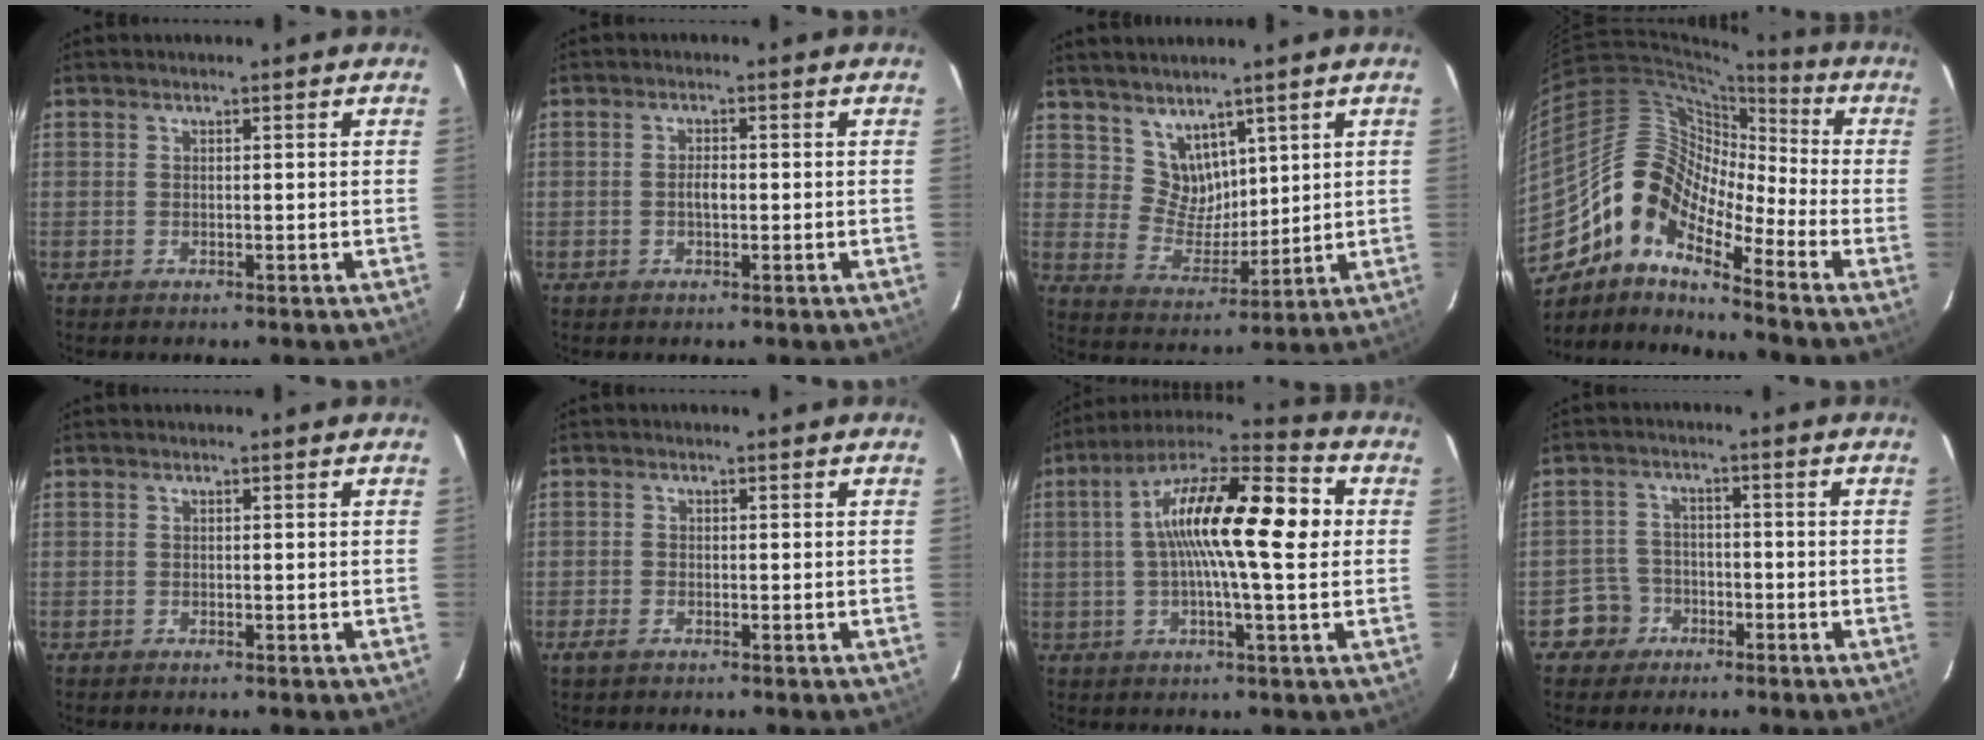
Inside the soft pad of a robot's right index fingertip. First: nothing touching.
{"total": 1.9, "force": [-0.3, 0.8, 1.7], "torque": [-0.033, 0.003, -0.006]}
{"total": 7.3, "force": [5.1, 4.8, 2.0], "torque": [-0.028, 0.000, 0.110]}
{"total": 13.7, "force": [-8.5, 5.8, 9.1], "torque": [-0.151, 0.015, -0.181]}
{"total": 0.0}
{"total": 1.8, "force": [-1.2, 0.8, 1.0], "torque": [-0.025, -0.002, -0.025]}
{"total": 18.0, "force": [1.8, 3.8, 17.5], "torque": [-0.298, 0.030, 0.014]}
{"total": 5.0, "force": [-2.8, 4.2, -0.1], "torque": [-0.006, 0.021, -0.052]}